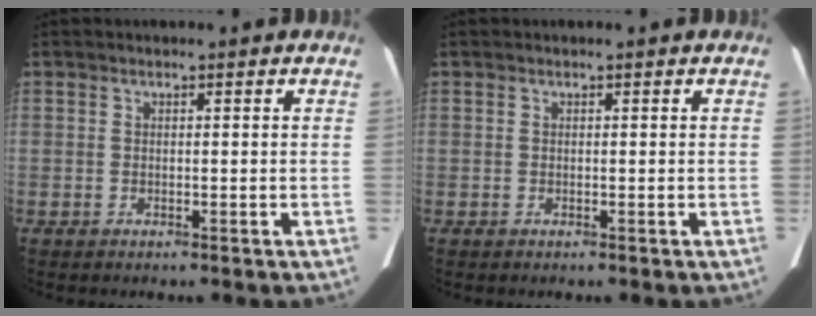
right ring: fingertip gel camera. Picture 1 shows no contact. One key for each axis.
{"total": 0.0}